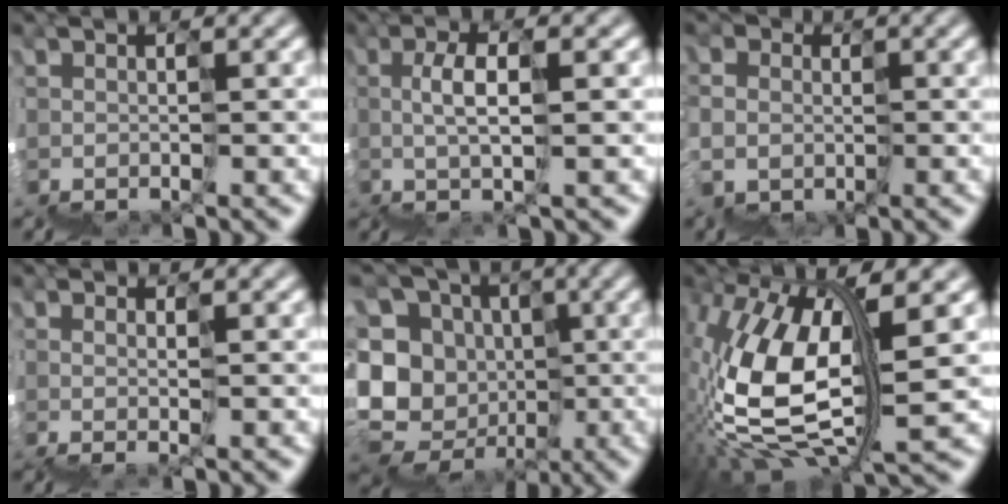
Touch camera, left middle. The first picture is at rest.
{"total": 1.3, "force": [0.8, -0.7, 0.8], "torque": [-0.012, 0.026, 0.006]}
{"total": 3.0, "force": [-0.4, 2.6, -1.3], "torque": [0.014, -0.001, -0.011]}
{"total": 0.7, "force": [0.1, -0.2, 0.7], "torque": [0.008, 0.006, 0.002]}
{"total": 9.7, "force": [-2.7, 9.2, 1.4], "torque": [-0.038, 0.018, -0.065]}
{"total": 7.7, "force": [0.6, 3.3, 6.9], "torque": [-0.171, 0.007, 0.004]}